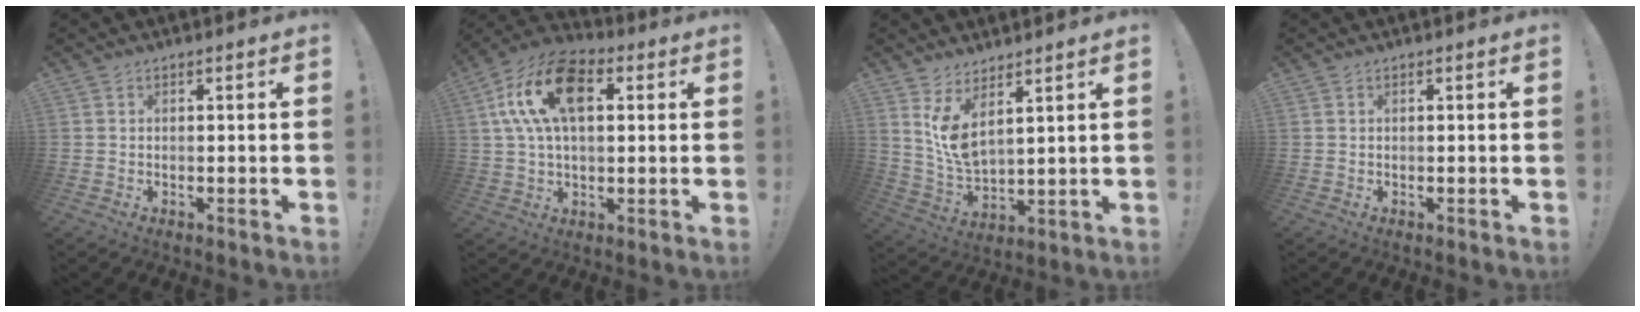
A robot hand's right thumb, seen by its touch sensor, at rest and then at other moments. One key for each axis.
{"total": 17.7, "fx": 5.3, "fy": 10.0, "fz": 13.7, "tx": -0.259, "ty": 0.001, "tz": 0.091}
{"total": 8.8, "fx": 5.7, "fy": 3.1, "fz": 5.9, "tx": -0.116, "ty": -0.040, "tz": 0.108}
{"total": 0.0}